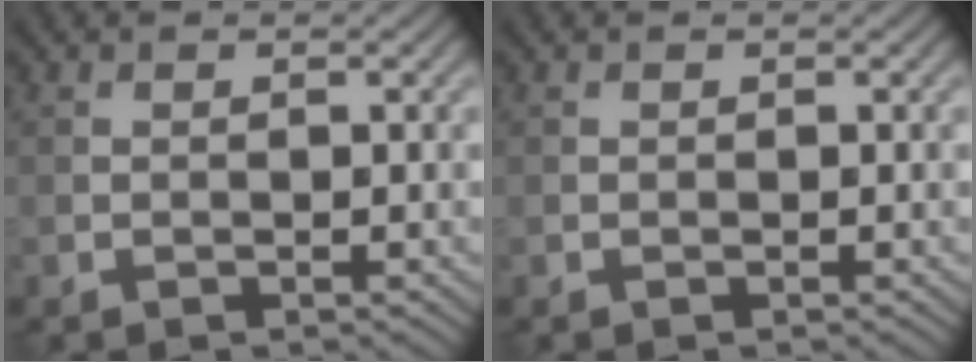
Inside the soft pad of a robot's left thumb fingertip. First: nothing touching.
{"total": 0.0}